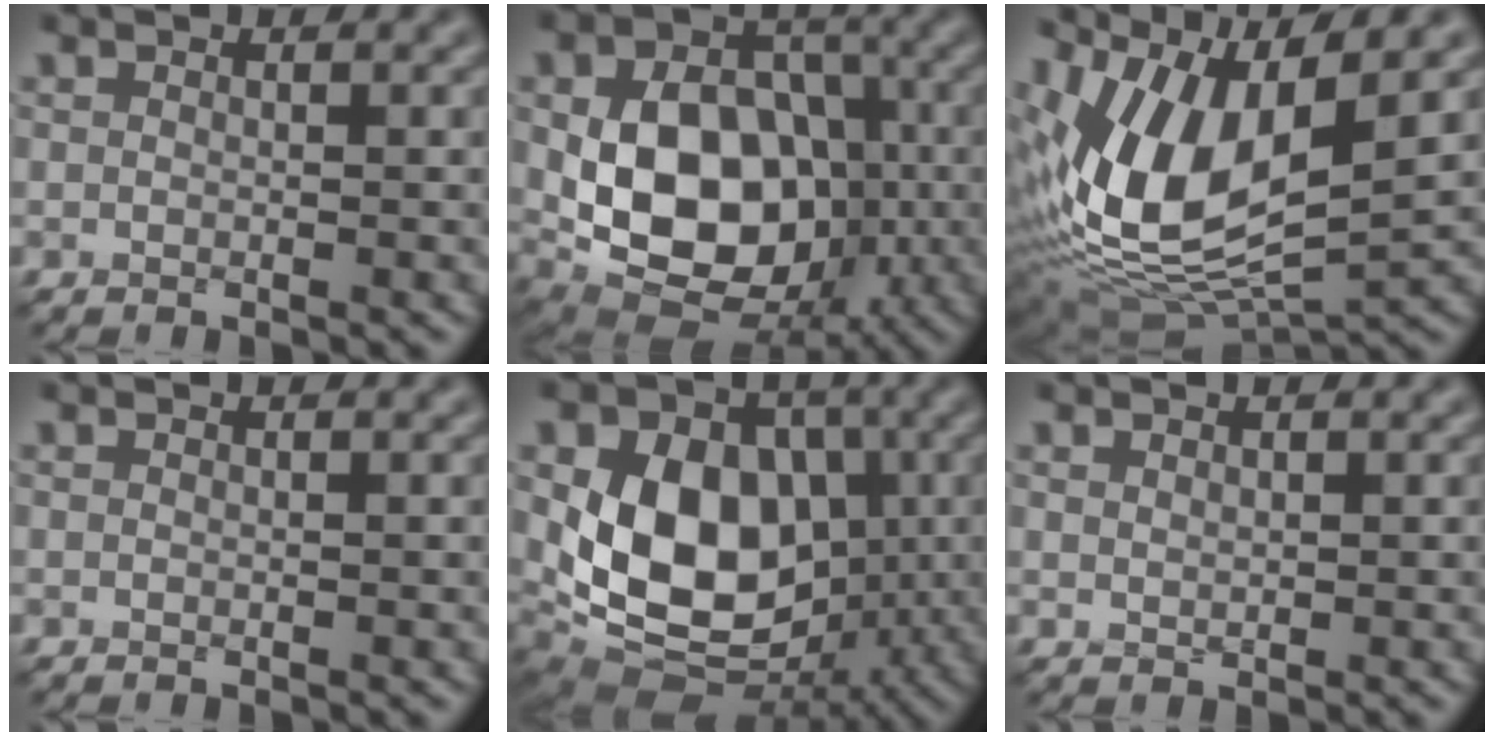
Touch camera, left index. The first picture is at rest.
{"total": 12.4, "force": [-1.0, 9.0, 8.5], "torque": [-0.141, -0.014, -0.016]}
{"total": 12.6, "force": [2.7, 6.0, 10.8], "torque": [-0.225, -0.010, 0.046]}
{"total": 0.0}
{"total": 12.9, "force": [-0.1, 9.4, 8.9], "torque": [-0.136, -0.009, -0.004]}
{"total": 0.6, "force": [0.5, 0.3, 0.3], "torque": [-0.009, -0.001, 0.013]}